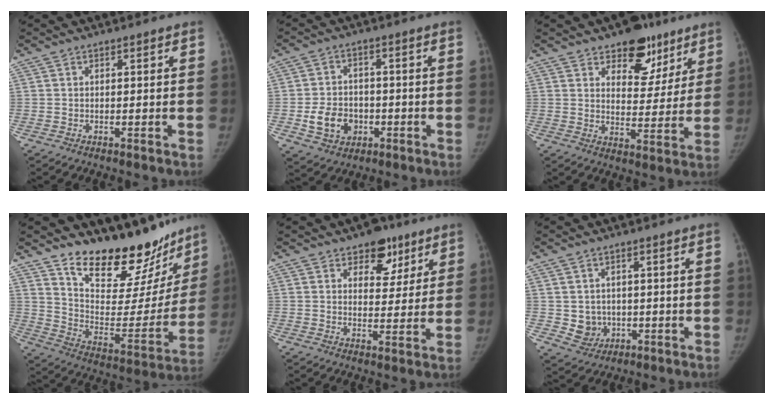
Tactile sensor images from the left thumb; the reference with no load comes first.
{"total": 8.4, "force": [-2.2, 6.8, 4.4], "torque": [-0.054, 0.012, -0.033]}
{"total": 12.0, "force": [7.8, 7.0, 5.8], "torque": [-0.023, -0.041, 0.112]}
{"total": 25.0, "force": [20.5, 10.0, 10.2], "torque": [-0.102, -0.123, 0.305]}
{"total": 7.9, "force": [4.9, 5.0, 3.6], "torque": [-0.009, -0.022, 0.068]}
{"total": 4.9, "force": [-0.4, 4.5, 1.9], "torque": [-0.008, 0.002, 0.008]}